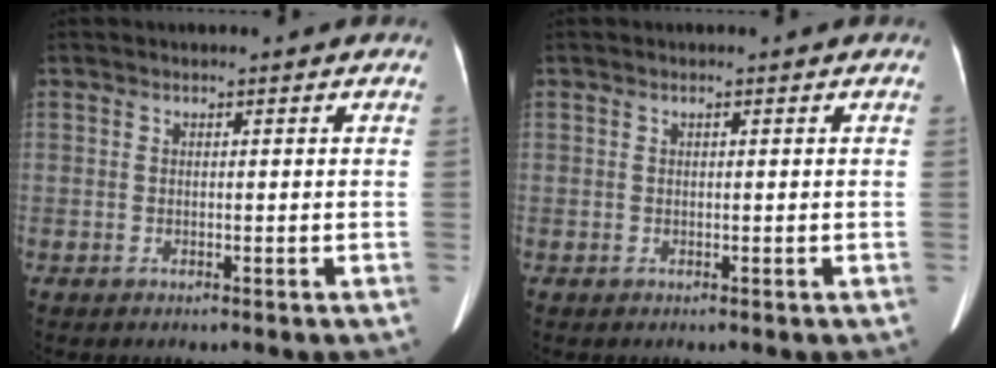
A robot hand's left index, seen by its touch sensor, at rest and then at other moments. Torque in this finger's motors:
{"motor_torque": [0.07, 0.00, 0.01, 0.00]}